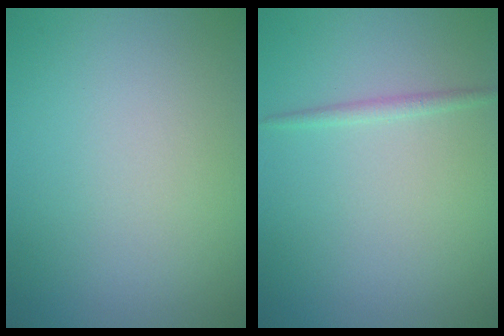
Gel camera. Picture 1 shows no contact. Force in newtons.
{"total": 1.0, "press": 1.0, "slide": 0.0}